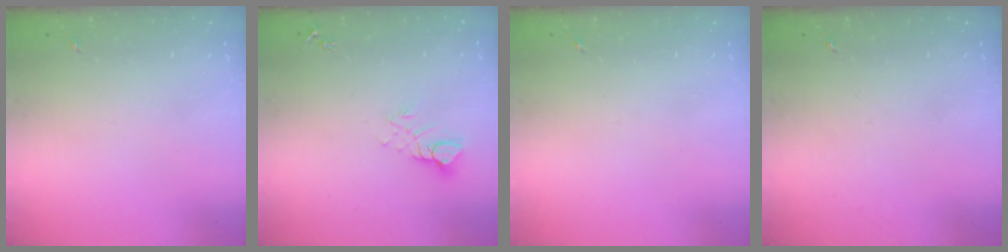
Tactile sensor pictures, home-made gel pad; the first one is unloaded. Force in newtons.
{"total": 5.2, "press": 5.2, "slide": 0.4}
{"total": 0.0}
{"total": 0.0}